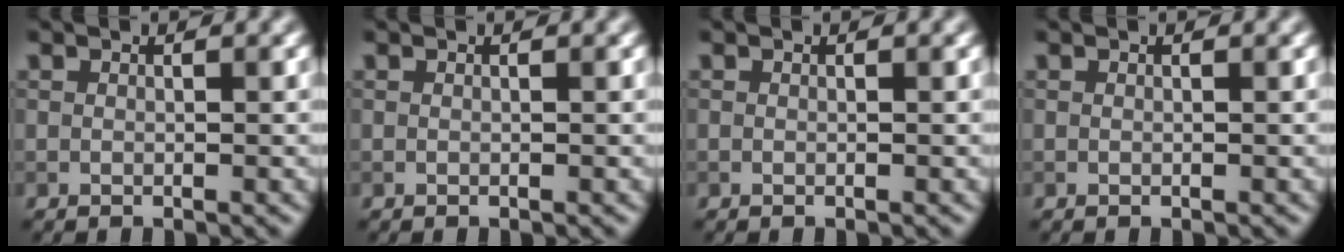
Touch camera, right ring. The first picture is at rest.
{"total": 0.0}
{"total": 0.0}
{"total": 0.0}